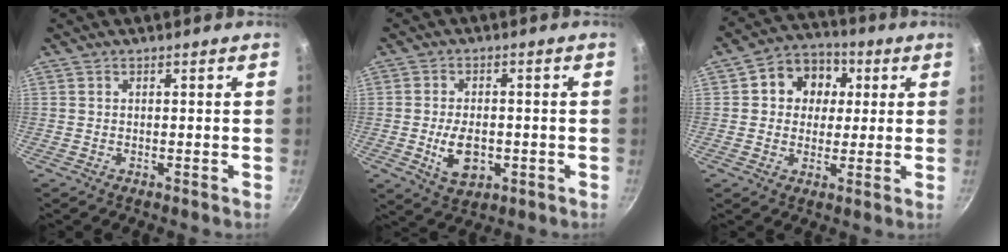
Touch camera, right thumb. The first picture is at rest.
{"total": 7.8, "force": [-1.6, 4.7, 6.0], "torque": [-0.089, 0.002, -0.020]}
{"total": 10.4, "force": [2.4, 8.9, 4.8], "torque": [-0.039, 0.010, 0.023]}